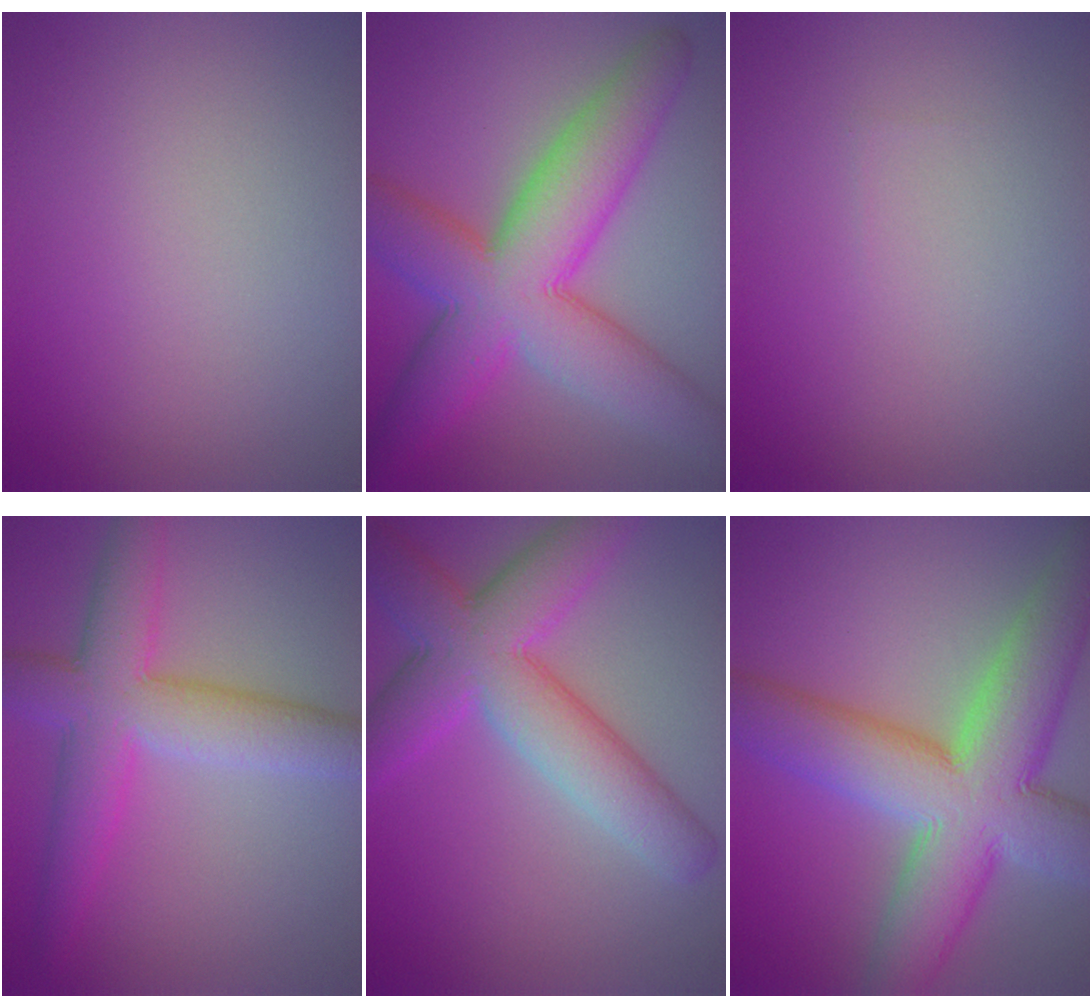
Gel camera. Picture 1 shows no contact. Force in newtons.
{"total": 11.3, "press": 11.3, "slide": 0.3}
{"total": 0.0}
{"total": 7.4, "press": 7.4, "slide": 0.2}
{"total": 8.5, "press": 8.5, "slide": 0.2}
{"total": 12.8, "press": 12.8, "slide": 0.7}